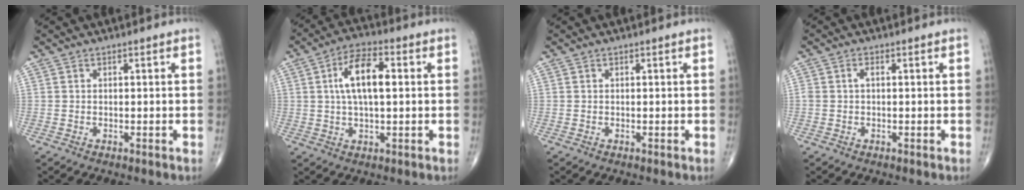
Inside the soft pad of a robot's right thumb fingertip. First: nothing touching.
{"total": 9.7, "force": [1.5, 4.2, 8.6], "torque": [-0.152, 0.015, 0.021]}
{"total": 0.0}
{"total": 1.1, "force": [0.1, 0.6, 0.9], "torque": [-0.019, 0.001, 0.000]}